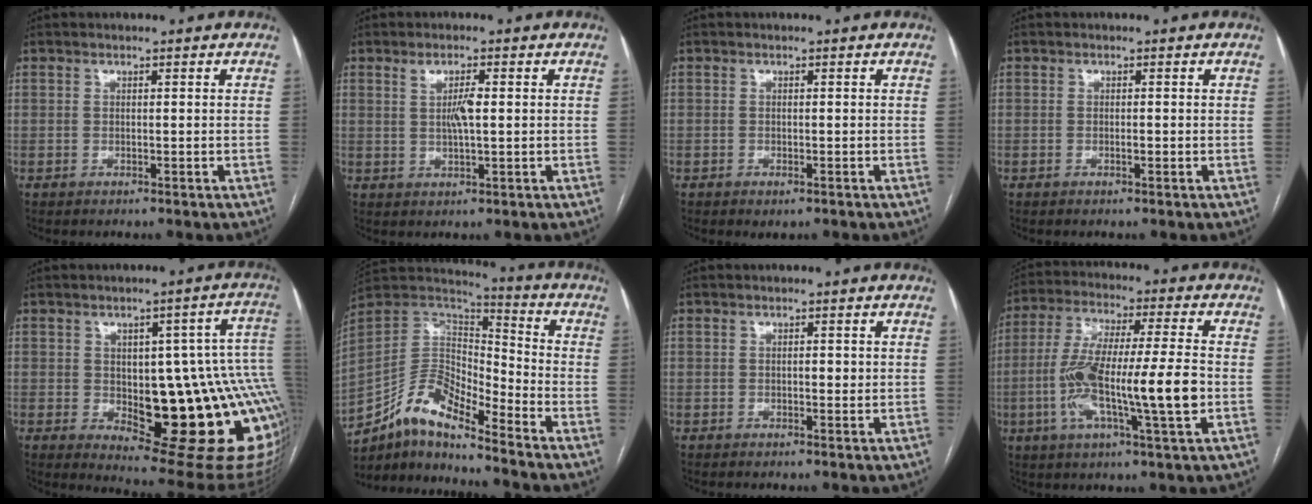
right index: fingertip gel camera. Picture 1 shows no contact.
{"total": 3.2, "force": [0.6, 0.5, 3.1], "torque": [-0.057, 0.000, 0.013]}
{"total": 1.2, "force": [-0.7, 0.5, 0.8], "torque": [-0.008, -0.001, -0.005]}
{"total": 0.6, "force": [-0.2, 0.1, 0.6], "torque": [-0.010, 0.000, -0.003]}
{"total": 25.0, "force": [-3.3, 8.2, 23.4], "torque": [-0.198, 0.018, -0.020]}
{"total": 12.5, "force": [-9.6, 3.6, 7.2], "torque": [-0.136, 0.035, -0.180]}
{"total": 1.2, "force": [0.0, 0.6, 1.0], "torque": [-0.013, 0.001, 0.001]}
{"total": 16.5, "force": [-3.0, 1.3, 16.1], "torque": [-0.306, 0.004, -0.056]}